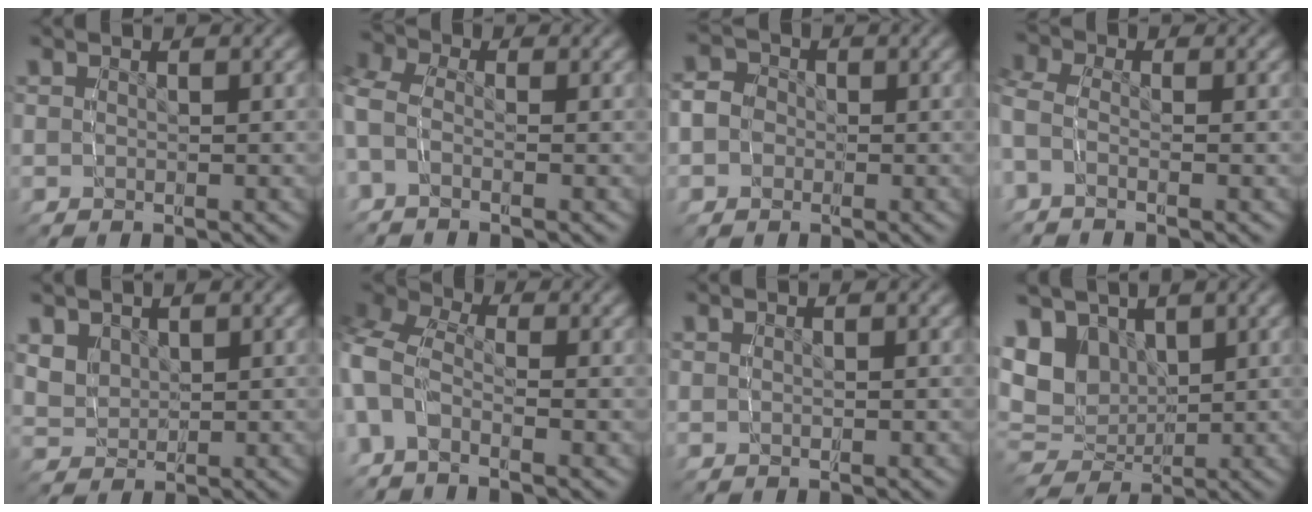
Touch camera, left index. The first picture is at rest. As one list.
[{"total": 5.0, "force": [-0.4, 4.0, 3.0], "torque": [-0.080, 0.000, -0.019]}, {"total": 5.9, "force": [-0.3, 5.5, 1.9], "torque": [-0.049, -0.007, -0.015]}, {"total": 4.0, "force": [-0.6, 2.9, 2.6], "torque": [-0.073, -0.004, -0.018]}, {"total": 3.4, "force": [1.9, 2.5, 1.3], "torque": [-0.043, -0.013, 0.049]}, {"total": 8.9, "force": [-0.4, 7.4, 5.0], "torque": [-0.126, -0.004, -0.022]}, {"total": 0.0}, {"total": 9.8, "force": [1.8, 8.2, 5.0], "torque": [-0.119, -0.019, 0.041]}]